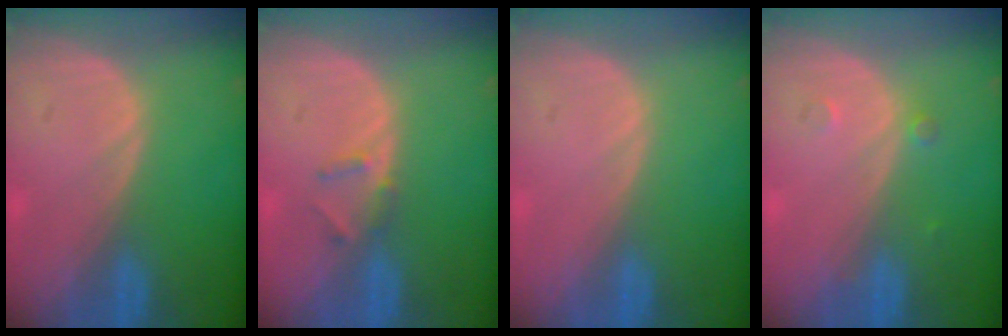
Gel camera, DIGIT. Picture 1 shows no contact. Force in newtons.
{"total": 1.9, "press": 1.7, "slide": 0.9}
{"total": 0.0}
{"total": 1.3, "press": 1.3, "slide": 0.1}